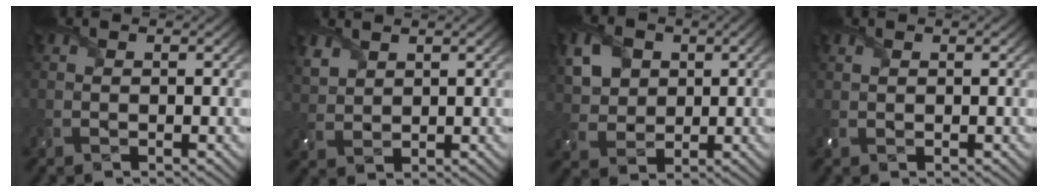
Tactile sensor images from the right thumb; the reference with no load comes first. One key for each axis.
{"total": 3.2, "fx": 2.3, "fy": 1.8, "fz": 1.2, "tx": -0.041, "ty": -0.001, "tz": 0.054}
{"total": 7.6, "fx": 2.6, "fy": 5.7, "fz": 4.3, "tx": -0.129, "ty": 0.006, "tz": 0.045}
{"total": 0.6, "fx": 0.5, "fy": 0.3, "fz": 0.3, "tx": -0.015, "ty": 0.001, "tz": 0.011}